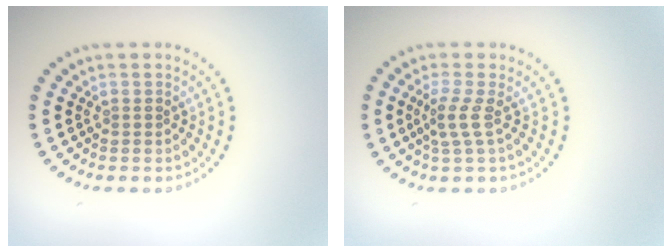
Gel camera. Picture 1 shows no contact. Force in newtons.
{"total": 2.1, "press": 1.4, "slide": 1.5}